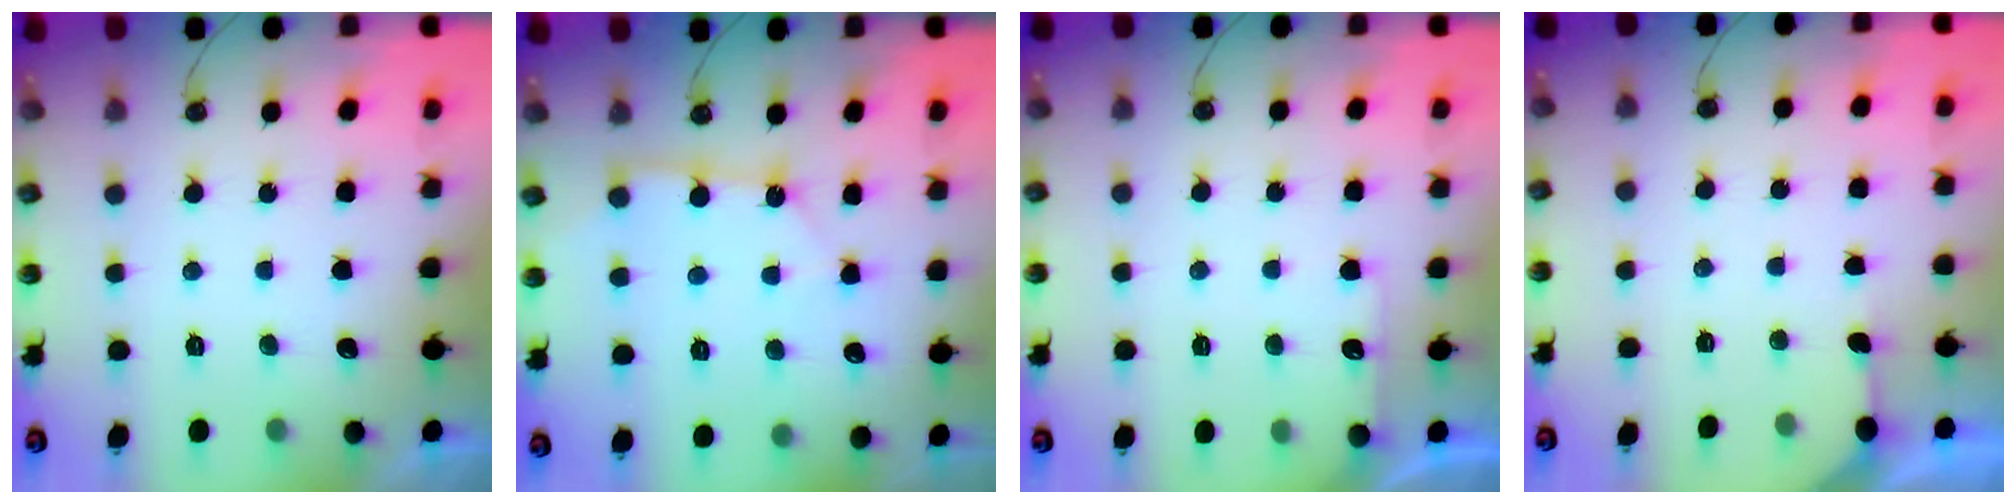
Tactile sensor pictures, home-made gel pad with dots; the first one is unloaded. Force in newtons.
{"total": 5.0, "press": 5.0, "slide": 0.3}
{"total": 4.6, "press": 4.5, "slide": 0.6}
{"total": 2.7, "press": 2.7, "slide": 0.3}